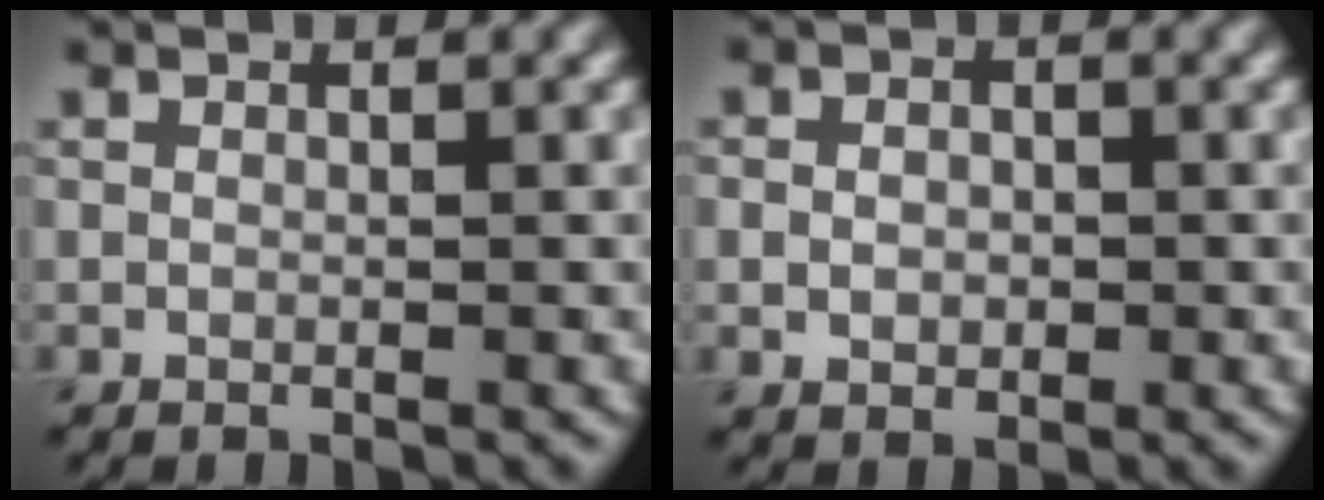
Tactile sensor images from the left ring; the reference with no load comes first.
{"total": 2.0, "force": [-0.2, 1.6, 1.3], "torque": [-0.023, -0.002, -0.006]}